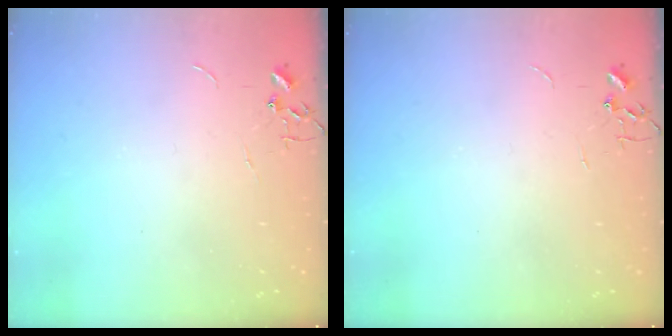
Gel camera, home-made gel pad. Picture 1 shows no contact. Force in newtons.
{"total": 0.0}